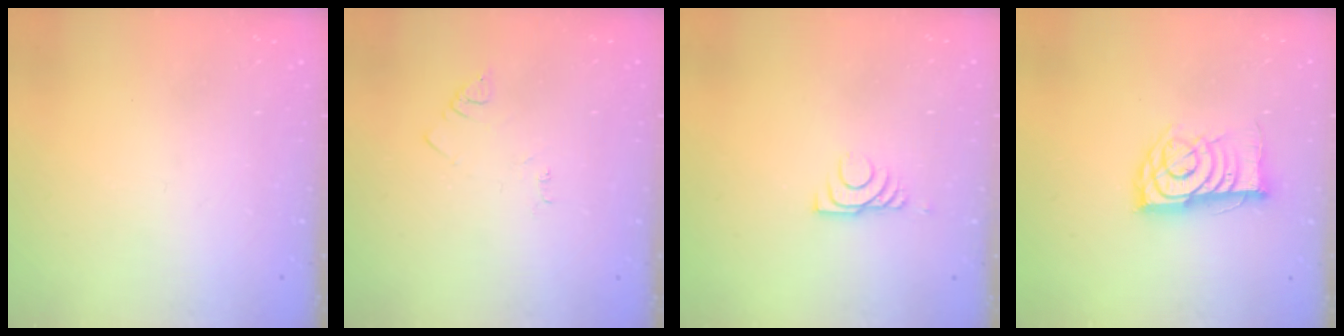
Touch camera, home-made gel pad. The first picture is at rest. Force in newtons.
{"total": 2.7, "press": 2.7, "slide": 0.4}
{"total": 5.9, "press": 5.9, "slide": 0.9}
{"total": 11.9, "press": 11.9, "slide": 0.8}